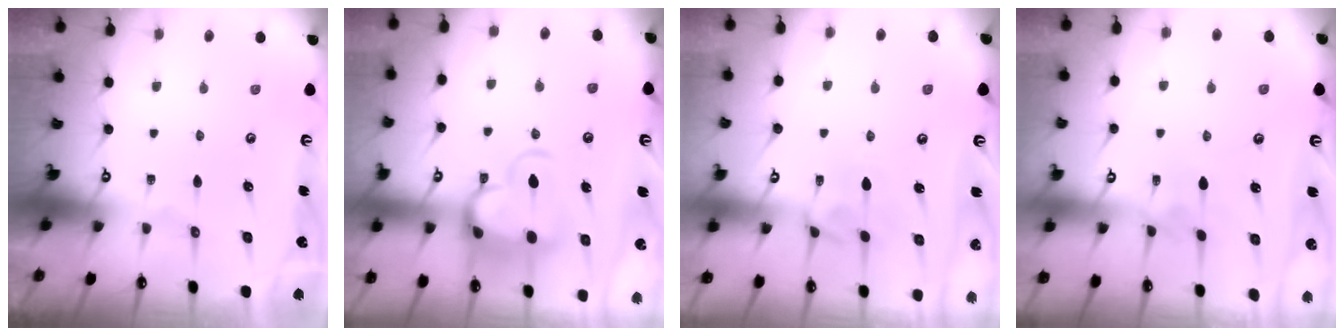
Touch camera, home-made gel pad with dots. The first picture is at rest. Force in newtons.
{"total": 7.1, "press": 6.9, "slide": 1.7}
{"total": 1.3, "press": 1.2, "slide": 0.6}
{"total": 4.1, "press": 4.1, "slide": 0.1}